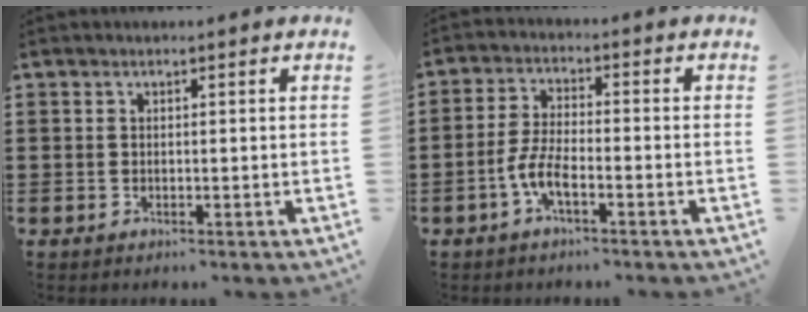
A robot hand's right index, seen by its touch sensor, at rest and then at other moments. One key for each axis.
{"total": 5.3, "fx": -2.5, "fy": 1.4, "fz": 4.4, "tx": -0.109, "ty": -0.008, "tz": -0.054}